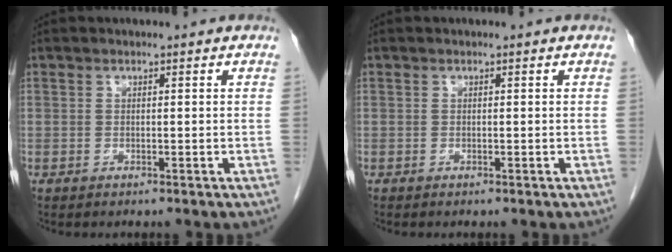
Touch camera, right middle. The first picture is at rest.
{"total": 0.0}